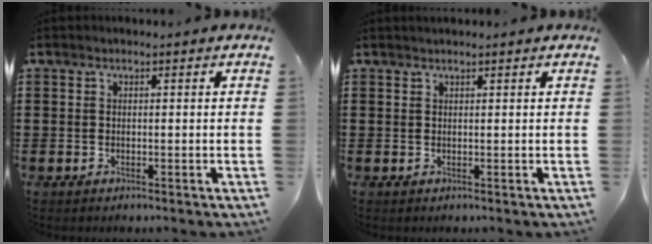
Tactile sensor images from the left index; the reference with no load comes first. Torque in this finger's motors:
{"motor_torque": [0.68, 0.78, 0.03, 0.01]}